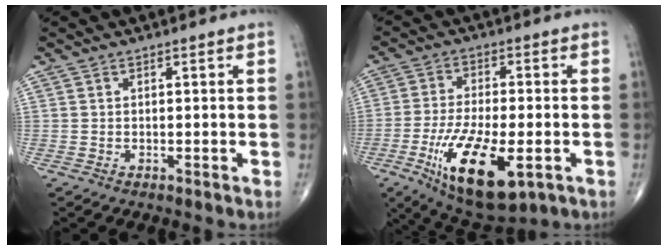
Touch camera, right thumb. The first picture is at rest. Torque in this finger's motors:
{"motor_torque": [3.36, 1.65, 1.22, 0.06, 0.39]}